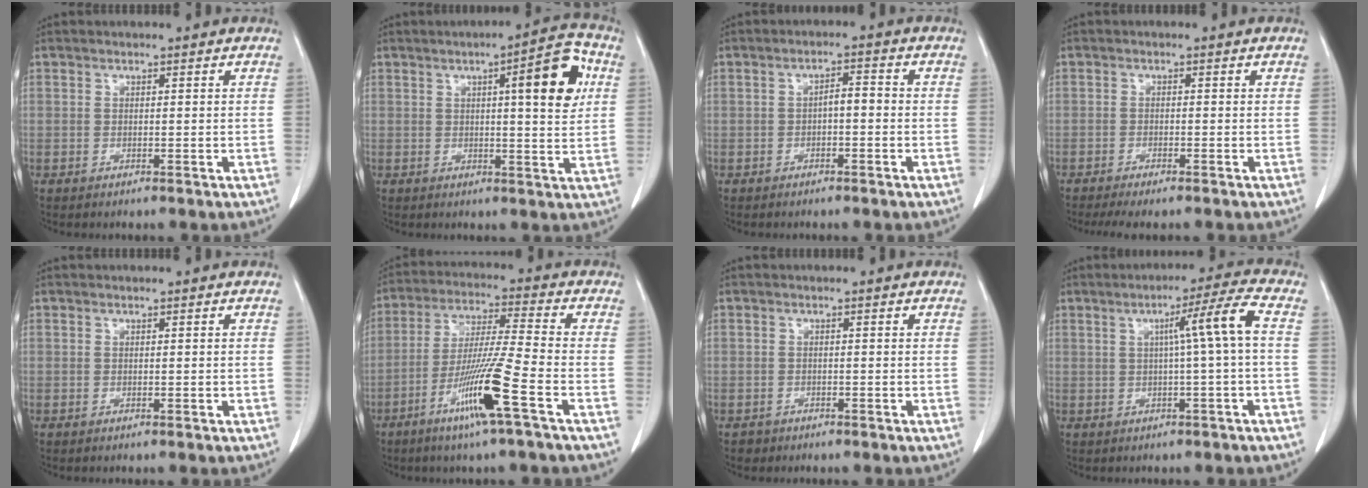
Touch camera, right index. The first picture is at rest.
{"total": 9.8, "force": [2.8, 1.4, 9.2], "torque": [-0.120, 0.011, 0.032]}
{"total": 2.5, "force": [-0.5, 0.9, 2.3], "torque": [-0.035, 0.011, -0.008]}
{"total": 5.1, "force": [-4.3, 0.7, 2.8], "torque": [-0.035, -0.009, -0.066]}
{"total": 0.0}
{"total": 12.0, "force": [-5.6, -1.2, 10.5], "torque": [-0.202, -0.018, -0.110]}
{"total": 1.3, "force": [-0.8, 1.0, -0.2], "torque": [-0.003, 0.004, -0.016]}
{"total": 6.3, "force": [0.5, -1.4, 6.1], "torque": [-0.094, 0.012, 0.011]}